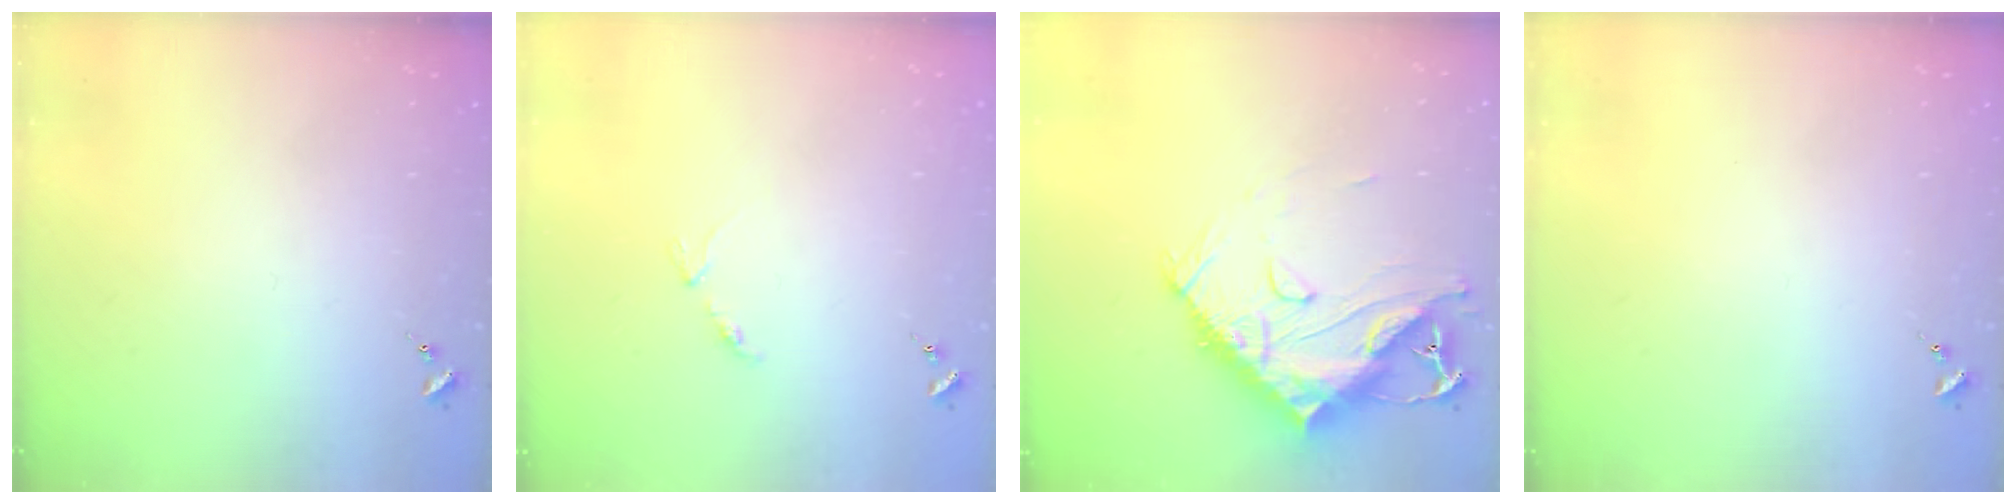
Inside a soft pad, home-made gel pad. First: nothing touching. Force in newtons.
{"total": 3.4, "press": 3.4, "slide": 0.5}
{"total": 18.8, "press": 18.7, "slide": 1.7}
{"total": 0.0}